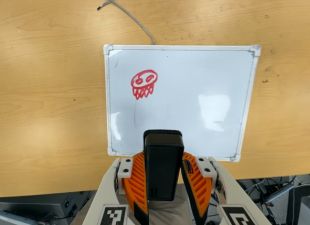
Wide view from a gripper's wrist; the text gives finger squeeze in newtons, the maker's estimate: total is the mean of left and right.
{"total": 6.5, "left": 5.0, "right": 8.0}